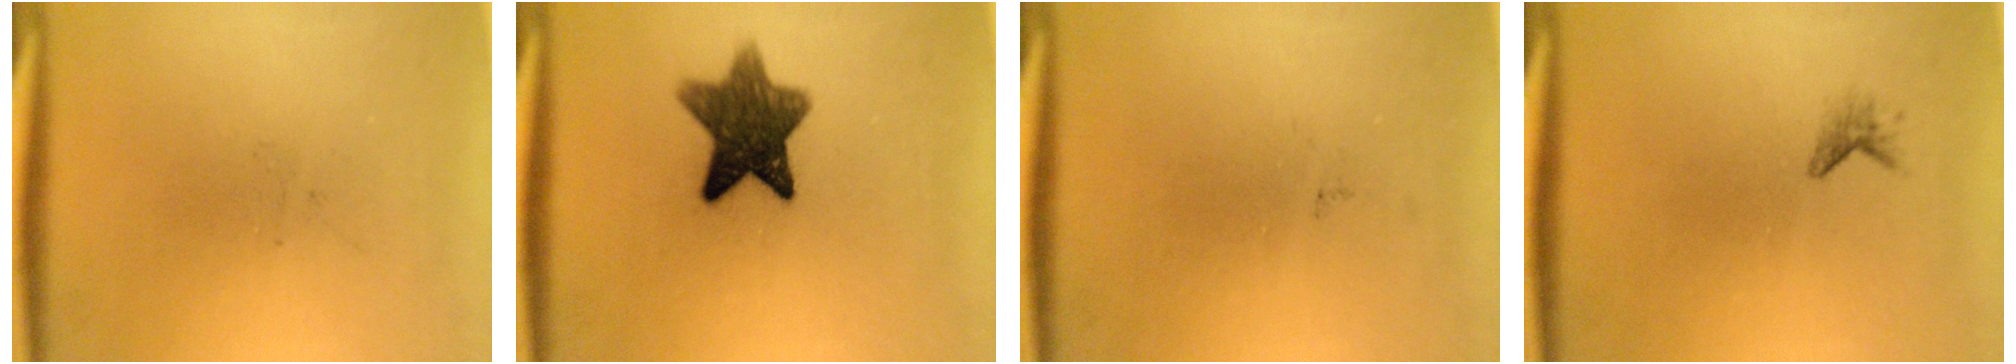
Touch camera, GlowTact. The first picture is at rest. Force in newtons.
{"total": 9.8}
{"total": 0.0}
{"total": 1.0}